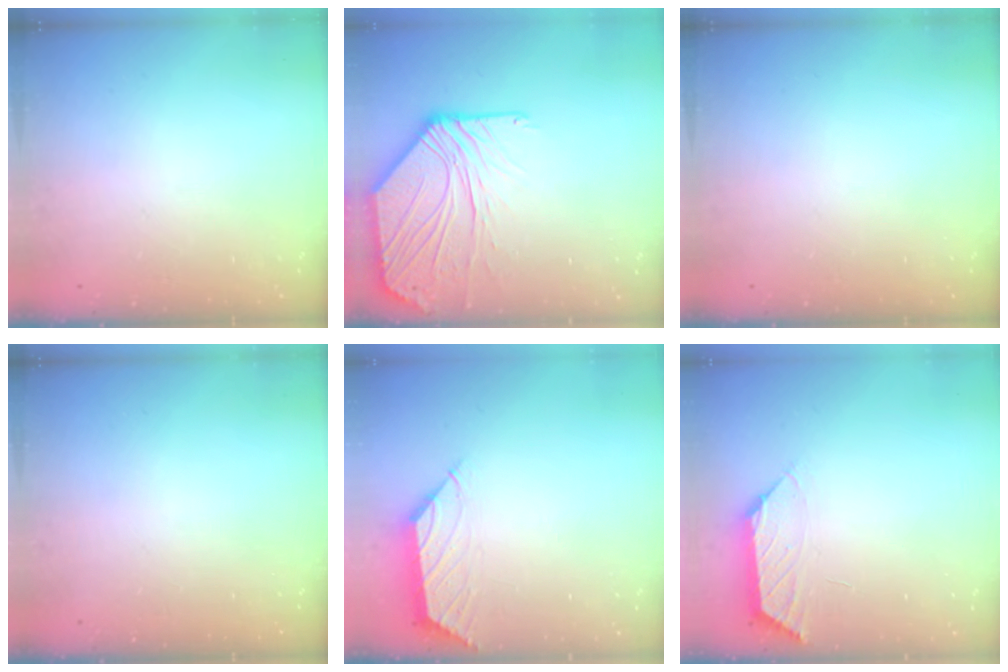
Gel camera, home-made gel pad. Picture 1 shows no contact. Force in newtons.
{"total": 10.0, "press": 9.9, "slide": 1.4}
{"total": 0.0}
{"total": 0.0}
{"total": 2.3, "press": 2.2, "slide": 0.3}
{"total": 1.3, "press": 1.2, "slide": 0.4}